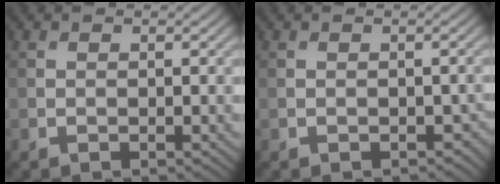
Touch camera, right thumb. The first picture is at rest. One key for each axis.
{"total": 1.4, "fx": -0.5, "fy": 1.0, "fz": 0.8, "tx": -0.015, "ty": -0.013, "tz": -0.003}